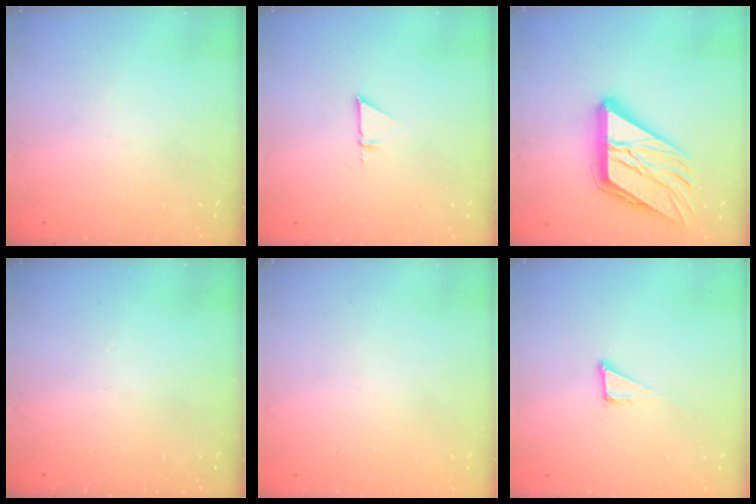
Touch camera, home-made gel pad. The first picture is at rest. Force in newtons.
{"total": 3.1, "press": 3.1, "slide": 0.2}
{"total": 21.5, "press": 21.3, "slide": 2.9}
{"total": 0.0}
{"total": 0.9, "press": 0.9, "slide": 0.0}
{"total": 3.8, "press": 3.7, "slide": 0.2}